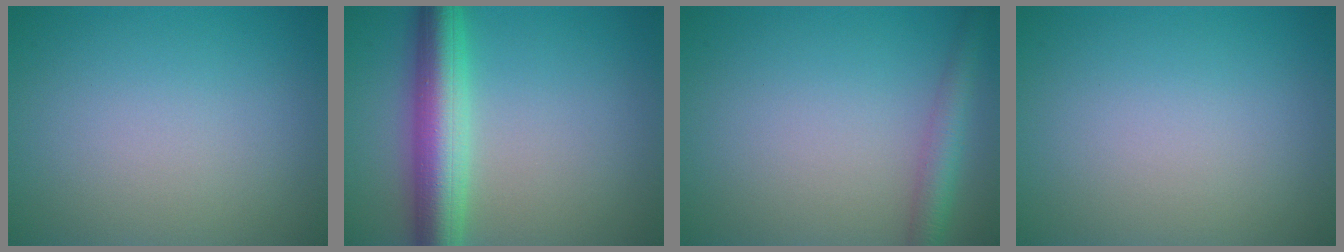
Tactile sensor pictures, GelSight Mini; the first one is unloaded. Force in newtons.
{"total": 6.8, "press": 6.8, "slide": 0.2}
{"total": 2.9, "press": 2.9, "slide": 0.1}
{"total": 0.0}